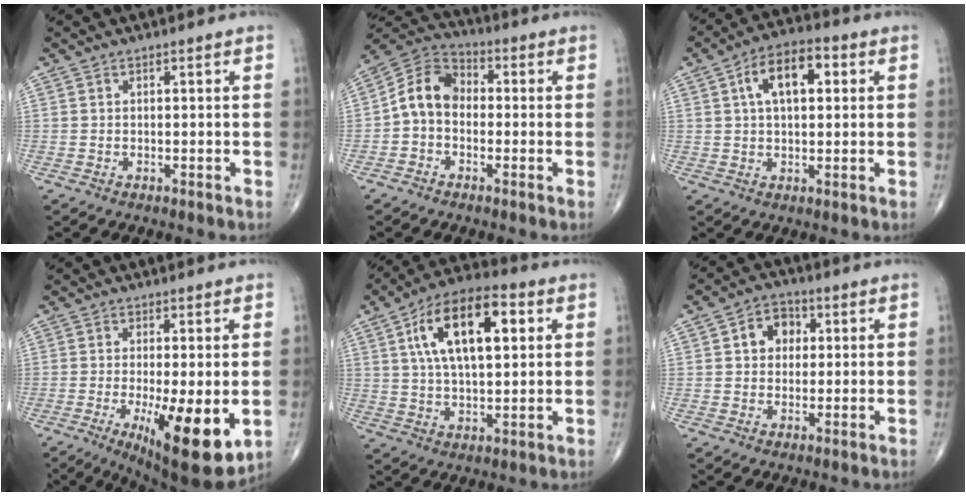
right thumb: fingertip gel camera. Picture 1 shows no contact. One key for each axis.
{"total": 8.8, "fx": -1.0, "fy": 6.7, "fz": 5.7, "tx": -0.087, "ty": 0.034, "tz": -0.038}
{"total": 10.4, "fx": 2.8, "fy": 5.5, "fz": 8.4, "tx": -0.127, "ty": 0.018, "tz": 0.039}
{"total": 14.7, "fx": -3.6, "fy": 4.0, "fz": 13.7, "tx": -0.195, "ty": -0.028, "tz": -0.043}
{"total": 17.2, "fx": 5.1, "fy": 7.9, "fz": 14.4, "tx": -0.231, "ty": 0.007, "tz": 0.082}
{"total": 6.4, "fx": 1.3, "fy": 5.2, "fz": 3.6, "tx": -0.028, "ty": 0.009, "tz": 0.014}